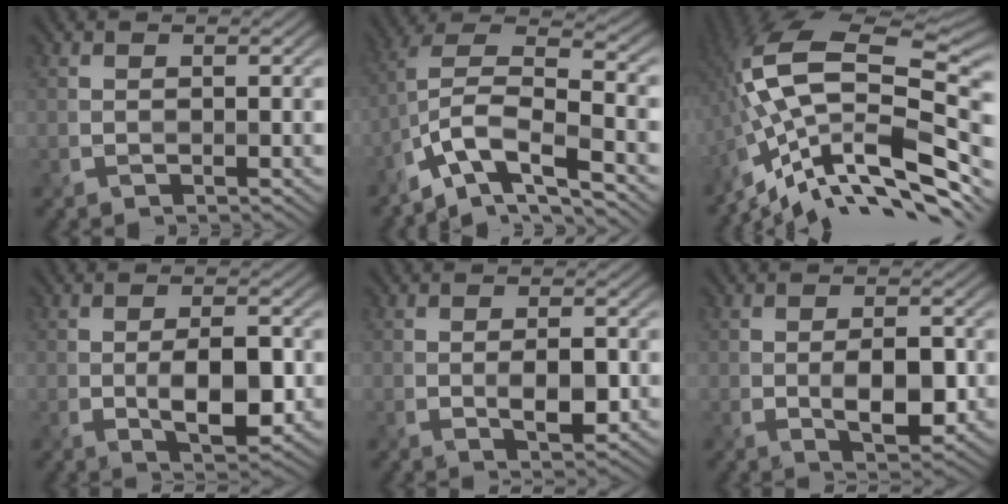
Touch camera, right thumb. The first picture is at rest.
{"total": 10.7, "force": [-5.8, 3.7, 8.2], "torque": [-0.157, 0.002, -0.107]}
{"total": 16.5, "force": [-6.0, 7.0, 13.7], "torque": [-0.281, 0.012, -0.108]}
{"total": 5.6, "force": [-0.8, 2.4, 5.0], "torque": [-0.087, -0.009, -0.004]}
{"total": 2.8, "force": [-0.3, 1.1, 2.6], "torque": [-0.047, -0.005, 0.000]}
{"total": 4.5, "force": [-0.6, 2.2, 3.9], "torque": [-0.068, -0.008, -0.003]}